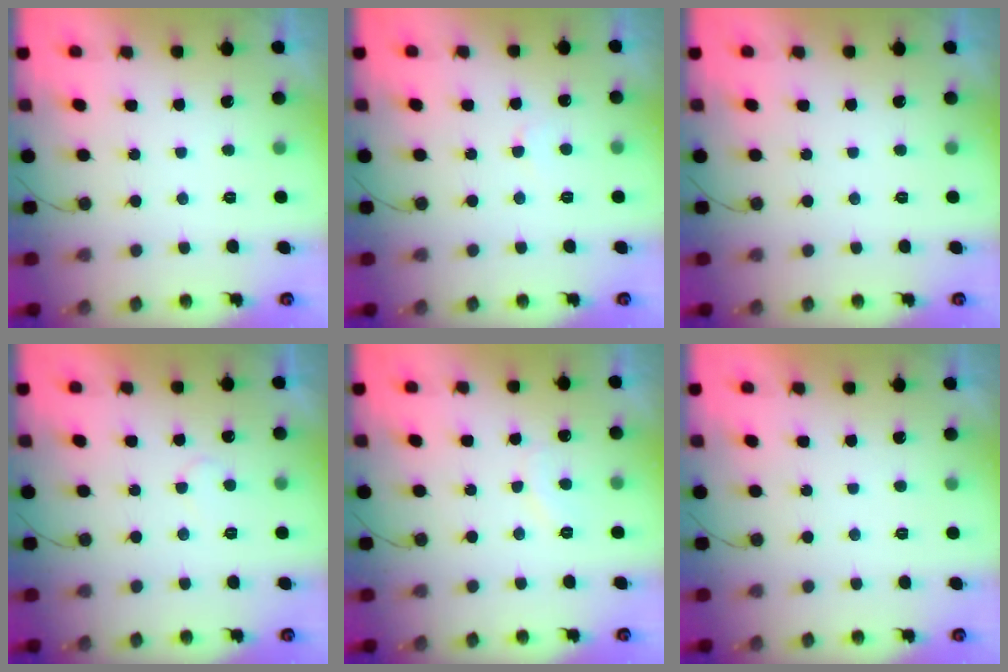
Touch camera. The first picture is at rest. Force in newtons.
{"total": 2.9, "press": 2.9, "slide": 0.3}
{"total": 0.0}
{"total": 5.2, "press": 5.2, "slide": 0.5}
{"total": 6.0, "press": 6.0, "slide": 0.4}
{"total": 1.7, "press": 1.7, "slide": 0.1}